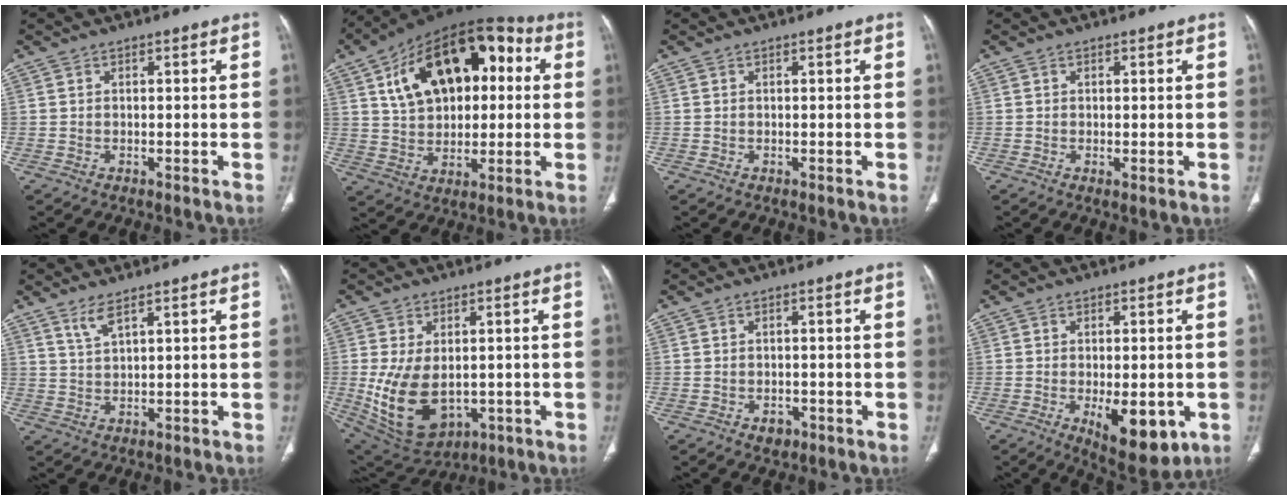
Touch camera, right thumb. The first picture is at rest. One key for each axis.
{"total": 22.9, "fx": 5.8, "fy": 13.7, "fz": 17.4, "tx": -0.241, "ty": 0.025, "tz": 0.086}
{"total": 0.0}
{"total": 1.1, "fx": -0.1, "fy": 0.4, "fz": 1.0, "tx": -0.021, "ty": -0.006, "tz": 0.000}
{"total": 3.3, "fx": 2.3, "fy": 0.5, "fz": 2.2, "tx": -0.052, "ty": -0.014, "tz": 0.055}
{"total": 14.0, "fx": -1.6, "fy": 8.9, "fz": 10.8, "tx": -0.191, "ty": -0.012, "tz": 0.005}
{"total": 2.4, "fx": -1.1, "fy": 1.7, "fz": 1.2, "tx": -0.007, "ty": 0.004, "tz": -0.009}
{"total": 11.8, "fx": -3.5, "fy": 5.3, "fz": 10.0, "tx": -0.123, "ty": -0.010, "tz": -0.036}